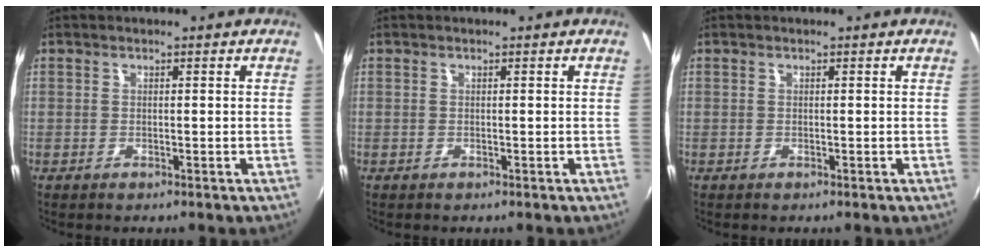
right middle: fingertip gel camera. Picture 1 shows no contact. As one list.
[{"total": 0.0}, {"total": 0.0}]